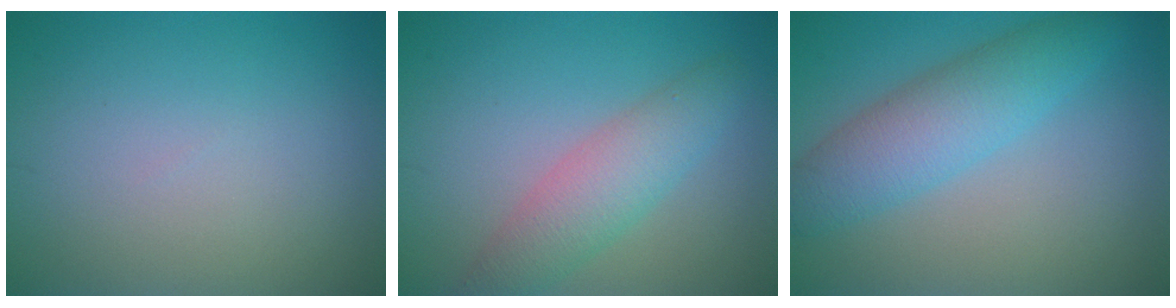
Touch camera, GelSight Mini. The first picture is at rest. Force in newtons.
{"total": 4.2, "press": 4.2, "slide": 0.2}
{"total": 5.2, "press": 5.2, "slide": 0.0}